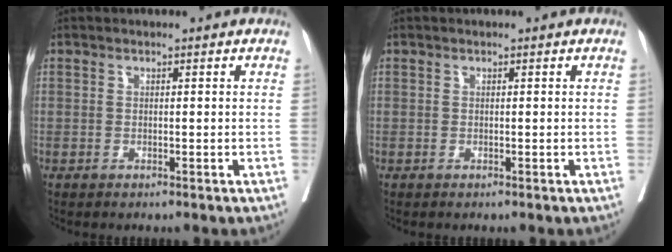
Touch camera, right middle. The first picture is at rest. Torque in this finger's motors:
{"motor_torque": [0.38, -0.38, 0.12, -0.01]}